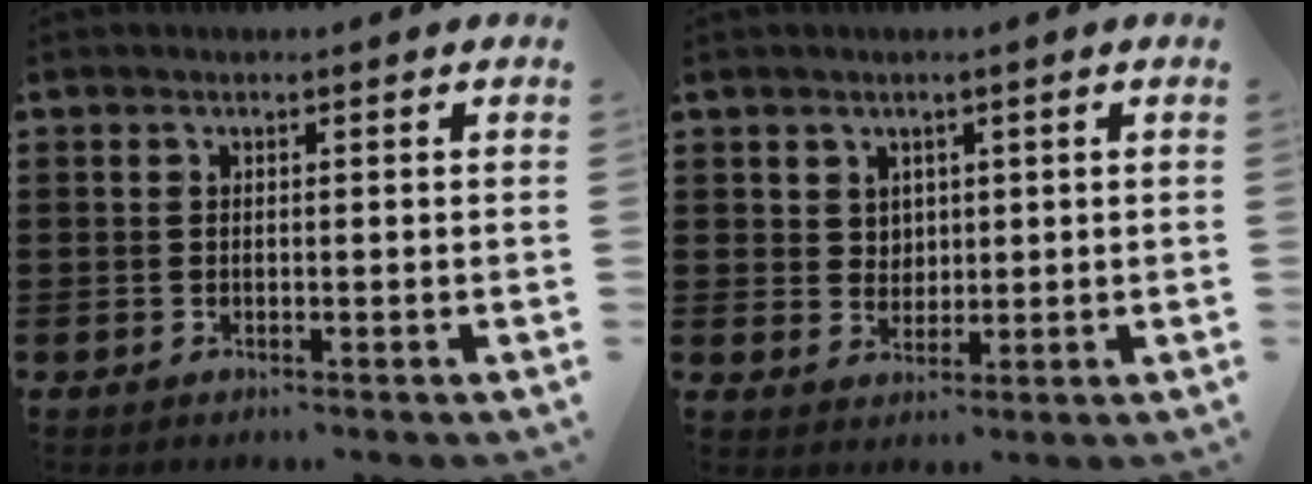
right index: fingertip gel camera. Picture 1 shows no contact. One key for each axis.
{"total": 3.1, "fx": 1.7, "fy": 2.6, "fz": 0.3, "tx": -0.018, "ty": 0.011, "tz": 0.032}